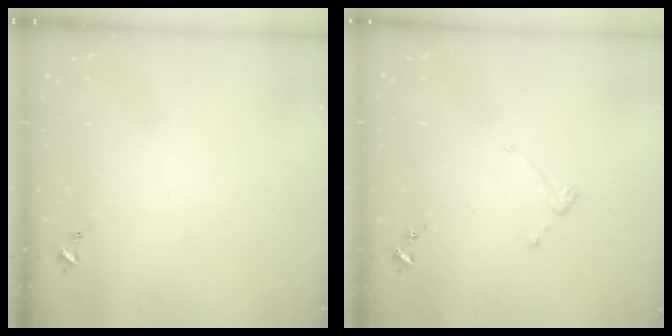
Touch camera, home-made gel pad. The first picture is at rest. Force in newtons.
{"total": 3.5, "press": 3.5, "slide": 0.3}